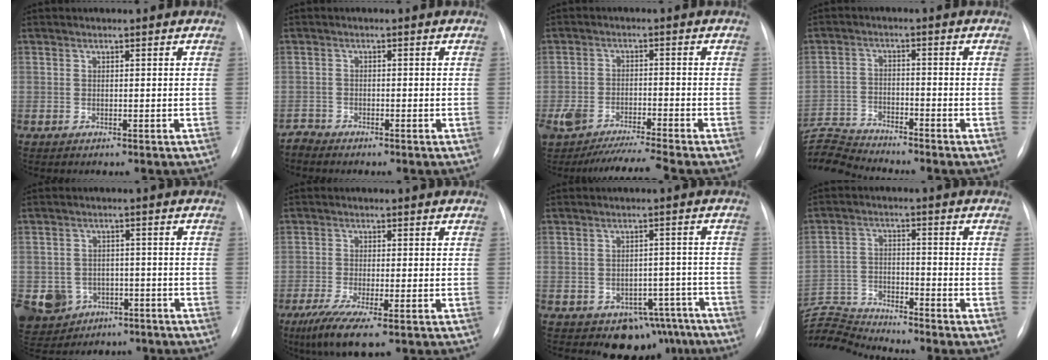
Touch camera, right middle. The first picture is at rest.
{"total": 1.5, "force": [-1.4, -0.1, -0.5], "torque": [0.012, -0.008, -0.030]}
{"total": 9.9, "force": [-9.0, -0.4, 4.1], "torque": [-0.074, -0.007, -0.155]}
{"total": 8.0, "force": [-7.9, -1.3, 0.1], "torque": [-0.013, 0.004, -0.154]}
{"total": 11.6, "force": [-6.2, 9.2, 3.3], "torque": [-0.088, 0.011, -0.084]}
{"total": 6.8, "force": [-3.9, 1.1, 5.5], "torque": [-0.103, -0.021, -0.068]}
{"total": 8.2, "force": [-6.0, 5.3, 1.8], "torque": [0.007, 0.031, -0.073]}
{"total": 8.2, "force": [-8.0, -1.8, -0.9], "torque": [0.005, 0.002, -0.154]}